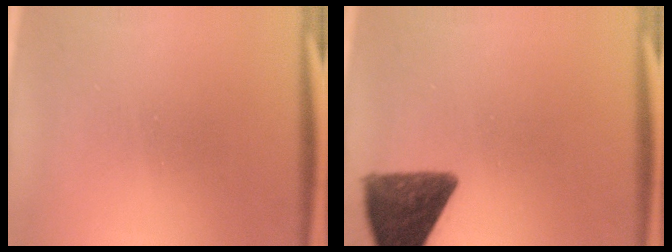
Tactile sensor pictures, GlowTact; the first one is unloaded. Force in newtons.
{"total": 11.4}